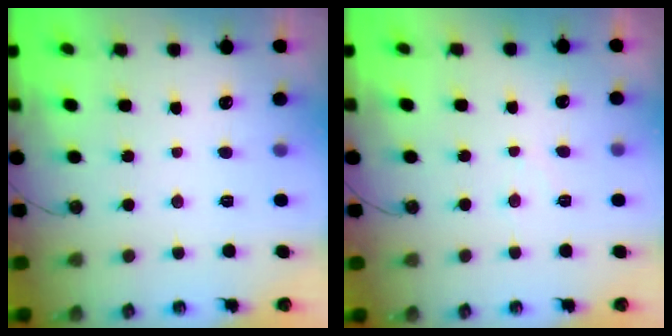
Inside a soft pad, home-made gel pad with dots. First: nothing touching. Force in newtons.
{"total": 4.3, "press": 4.2, "slide": 0.7}